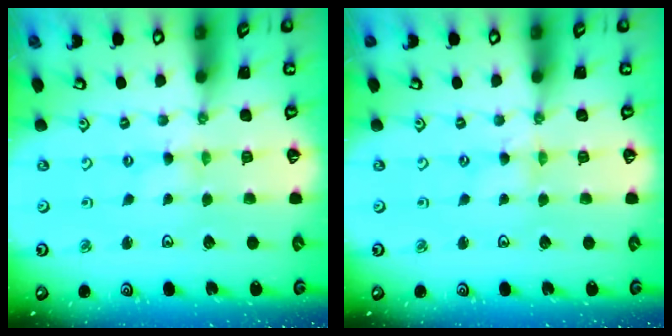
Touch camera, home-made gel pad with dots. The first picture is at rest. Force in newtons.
{"total": 0.0}